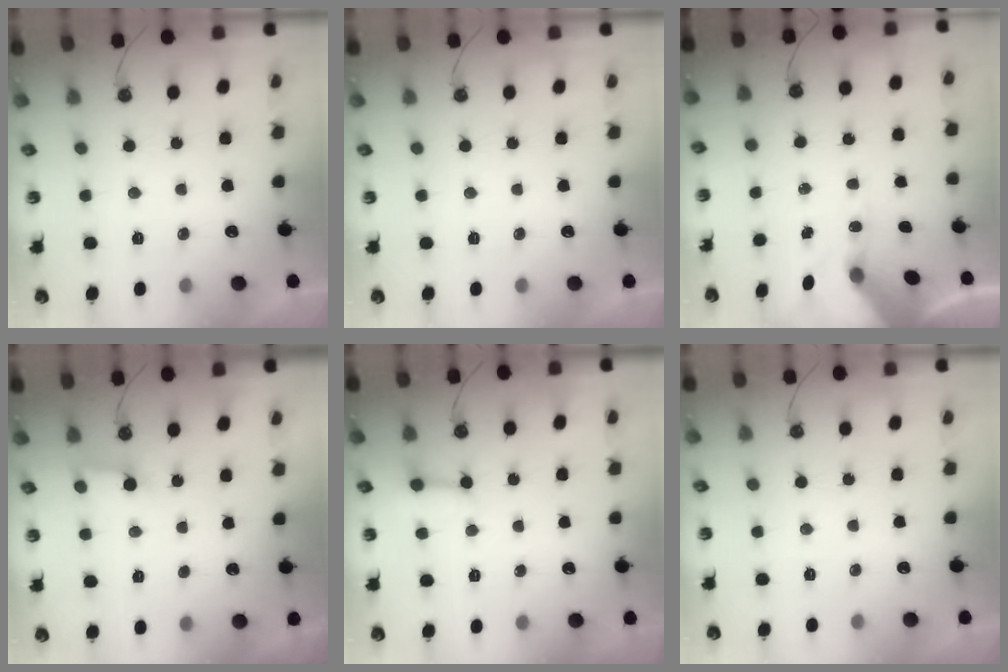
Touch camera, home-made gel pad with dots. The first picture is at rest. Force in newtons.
{"total": 0.0}
{"total": 10.0, "press": 9.9, "slide": 1.5}
{"total": 4.6, "press": 4.6, "slide": 0.4}
{"total": 3.0, "press": 3.0, "slide": 0.2}
{"total": 0.0}